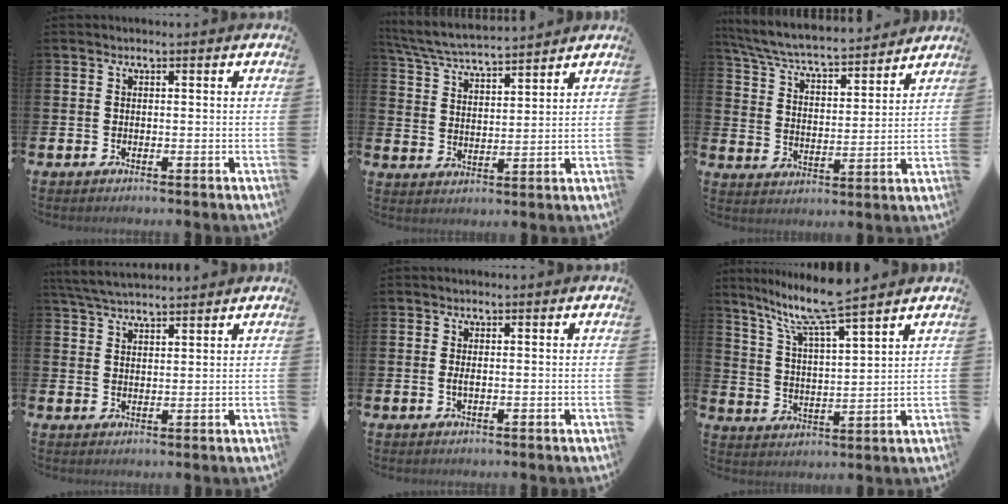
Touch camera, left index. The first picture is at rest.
{"total": 5.7, "force": [5.6, 0.4, 1.1], "torque": [-0.045, -0.034, 0.097]}
{"total": 6.7, "force": [6.4, 0.8, 1.9], "torque": [-0.068, -0.050, 0.107]}
{"total": 4.7, "force": [4.5, 0.6, 1.2], "torque": [-0.031, -0.017, 0.082]}
{"total": 0.8, "force": [0.0, 0.2, 0.8], "torque": [-0.013, 0.000, -0.002]}
{"total": 9.6, "force": [8.6, 0.3, 4.3], "torque": [-0.106, -0.046, 0.150]}